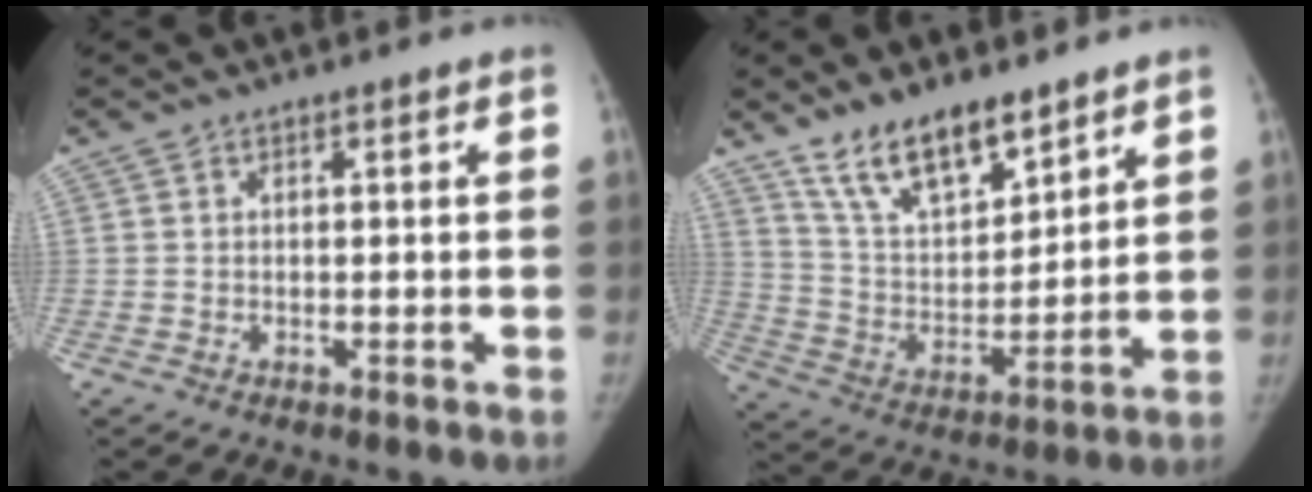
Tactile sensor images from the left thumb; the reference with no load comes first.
{"total": 14.3, "force": [10.6, 5.9, 7.6], "torque": [-0.098, -0.067, 0.204]}